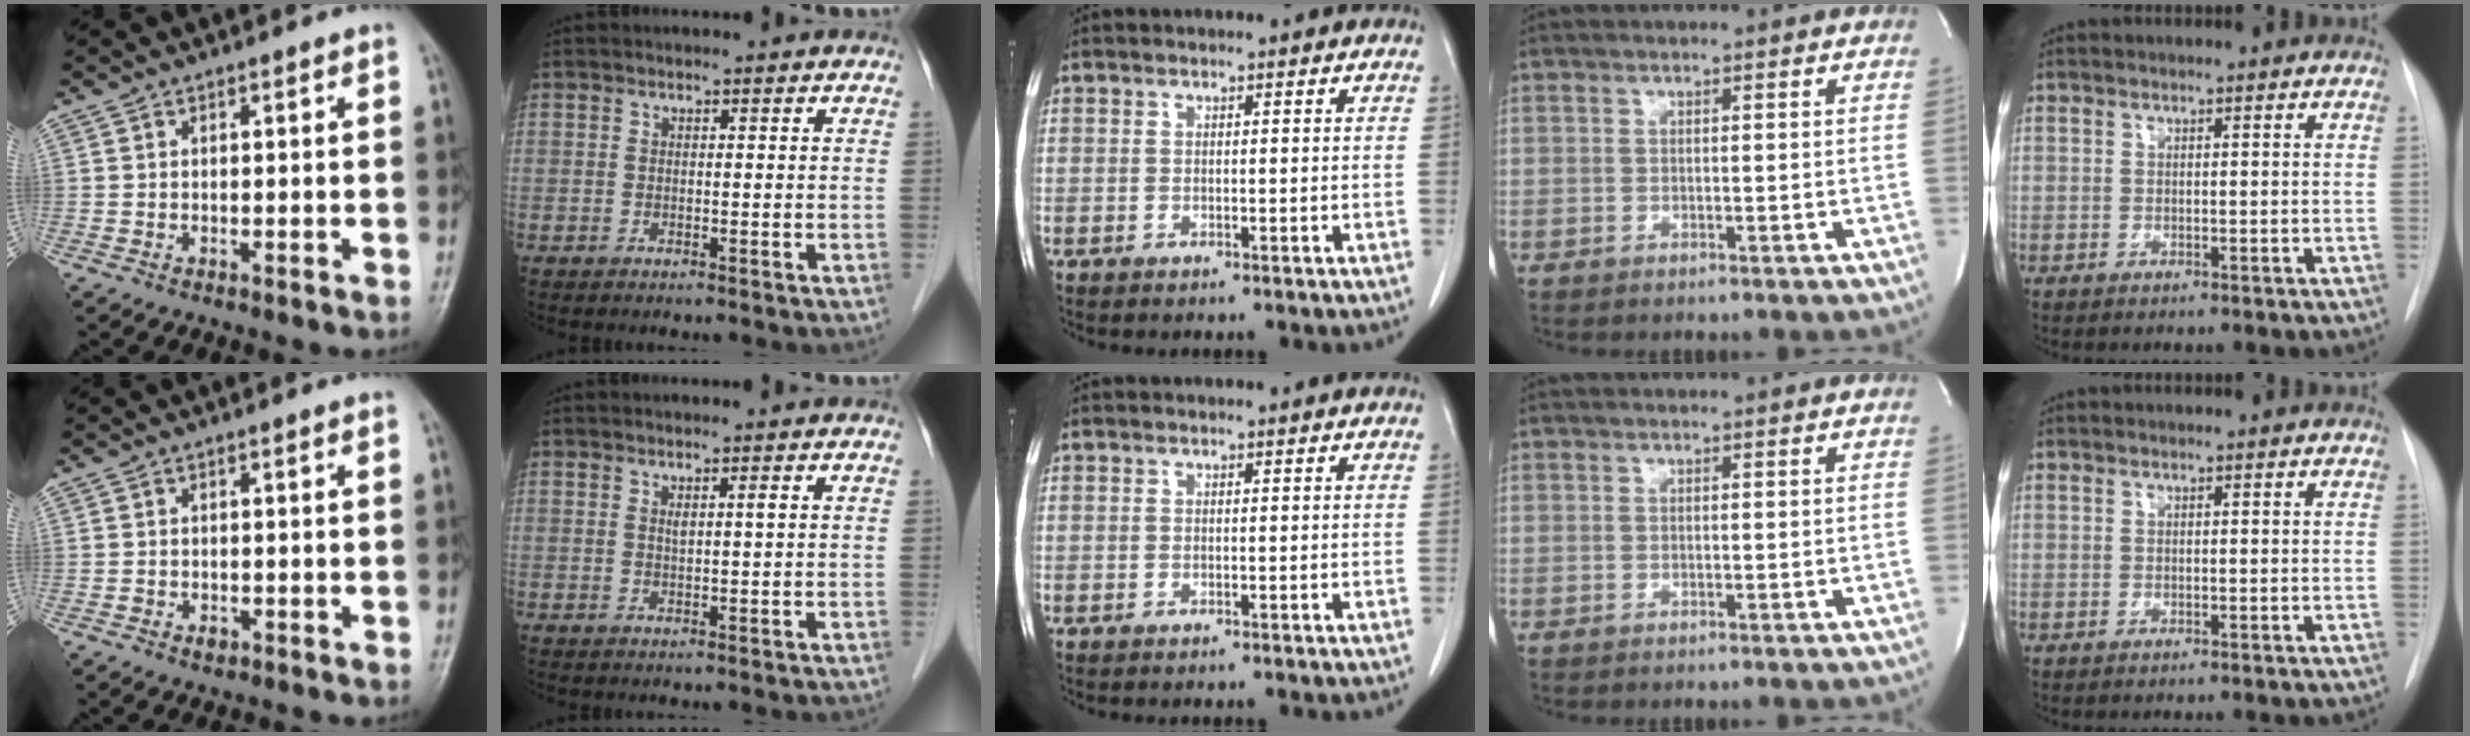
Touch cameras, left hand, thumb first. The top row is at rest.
{"thumb": {"total": 1.3, "force": [-0.8, 0.9, 0.6], "torque": [-0.005, 0.008, -0.009]}, "index": {"total": 1.1, "force": [0.4, -0.2, 1.1], "torque": [-0.021, -0.003, 0.007]}}